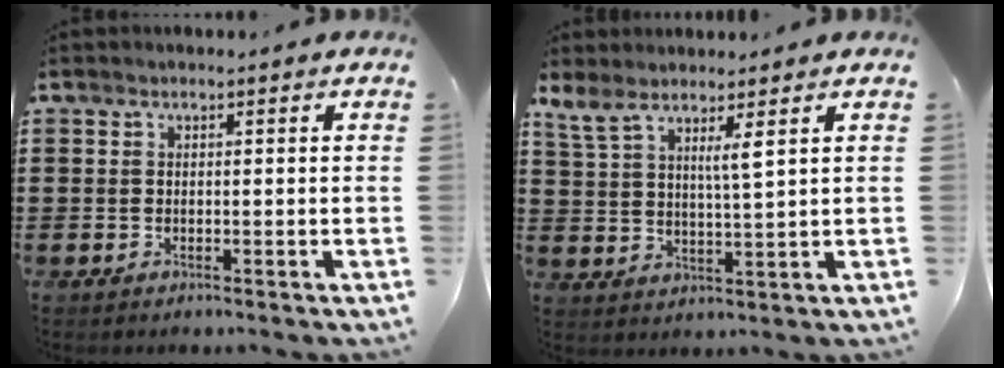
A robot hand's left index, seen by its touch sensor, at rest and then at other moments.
{"total": 5.1, "force": [3.6, 0.6, 3.5], "torque": [-0.082, -0.008, 0.061]}